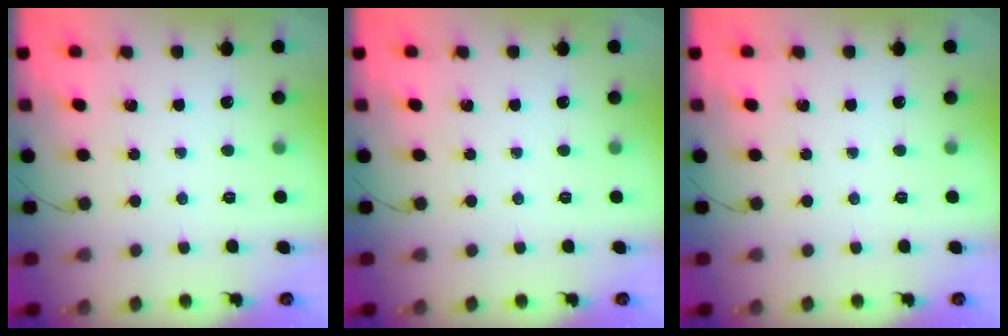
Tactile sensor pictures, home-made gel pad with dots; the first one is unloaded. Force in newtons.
{"total": 0.0}
{"total": 0.0}